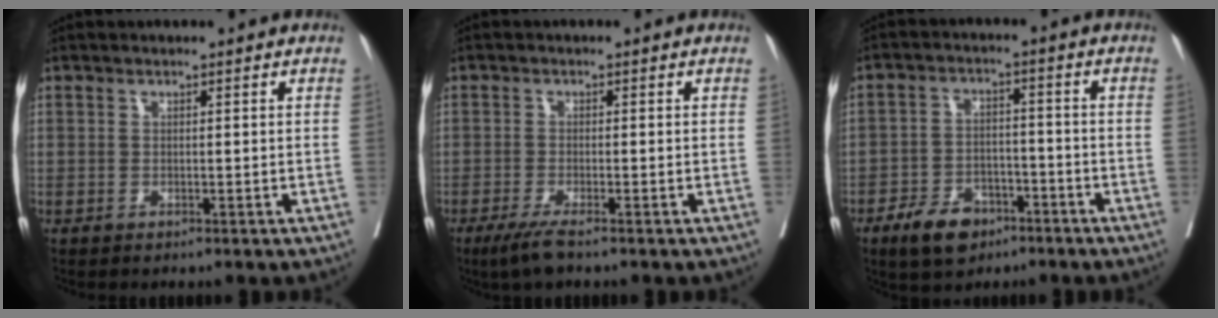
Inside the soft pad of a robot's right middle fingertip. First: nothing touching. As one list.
[{"total": 3.5, "force": [-2.5, 0.2, 2.5], "torque": [-0.053, -0.011, -0.048]}, {"total": 7.3, "force": [-4.7, 4.1, 3.7], "torque": [-0.067, 0.004, -0.077]}]